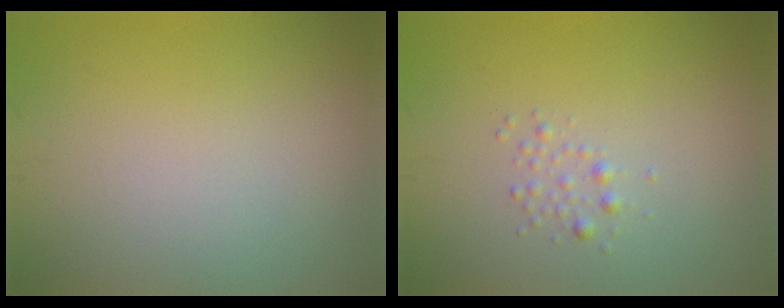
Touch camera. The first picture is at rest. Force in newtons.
{"total": 1.1, "press": 1.1, "slide": 0.0}